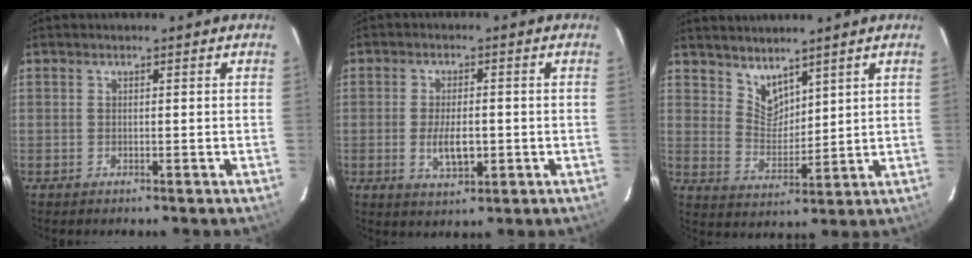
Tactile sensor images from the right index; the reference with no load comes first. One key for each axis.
{"total": 6.1, "fx": -1.1, "fy": 2.7, "fz": 5.4, "tx": -0.104, "ty": -0.006, "tz": -0.015}
{"total": 5.7, "fx": 4.8, "fy": 2.5, "fz": 1.7, "tx": -0.021, "ty": -0.002, "tz": 0.099}